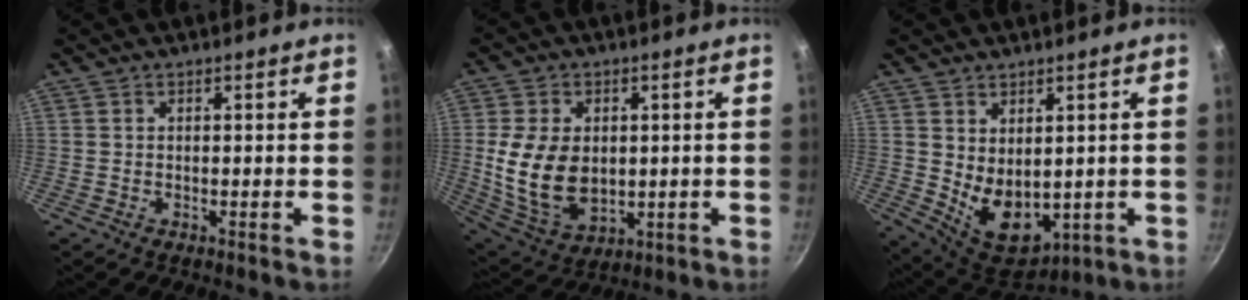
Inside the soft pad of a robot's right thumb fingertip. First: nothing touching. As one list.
[{"total": 14.5, "force": [0.3, 10.1, 10.4], "torque": [-0.184, -0.019, 0.024]}, {"total": 10.5, "force": [0.8, 7.0, 7.8], "torque": [-0.098, -0.031, 0.043]}]